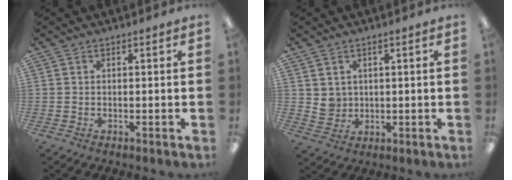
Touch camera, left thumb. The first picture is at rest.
{"total": 3.8, "force": [2.1, 3.2, 0.2], "torque": [-0.006, -0.007, 0.041]}